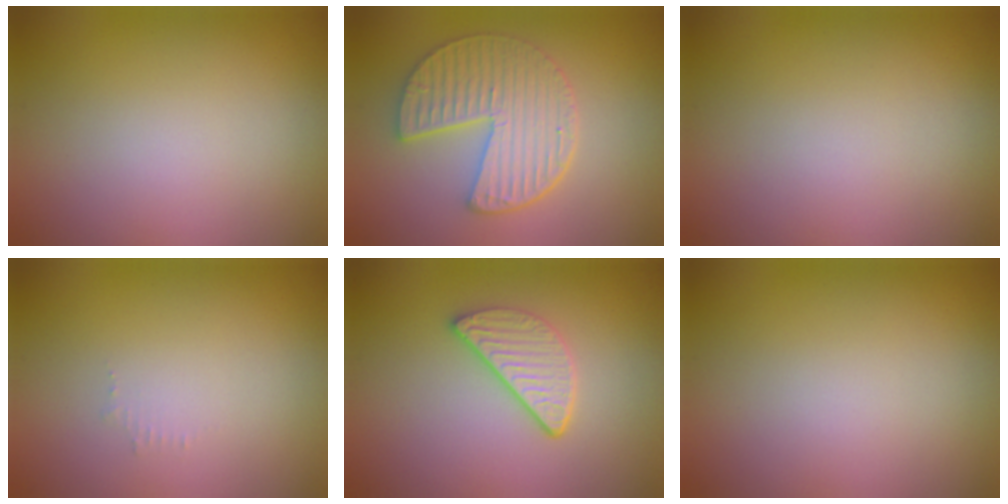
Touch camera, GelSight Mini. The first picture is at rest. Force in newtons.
{"total": 5.2, "press": 4.4, "slide": 2.8}
{"total": 0.0}
{"total": 0.6, "press": 0.6, "slide": 0.1}
{"total": 3.2, "press": 2.6, "slide": 1.8}
{"total": 0.0}